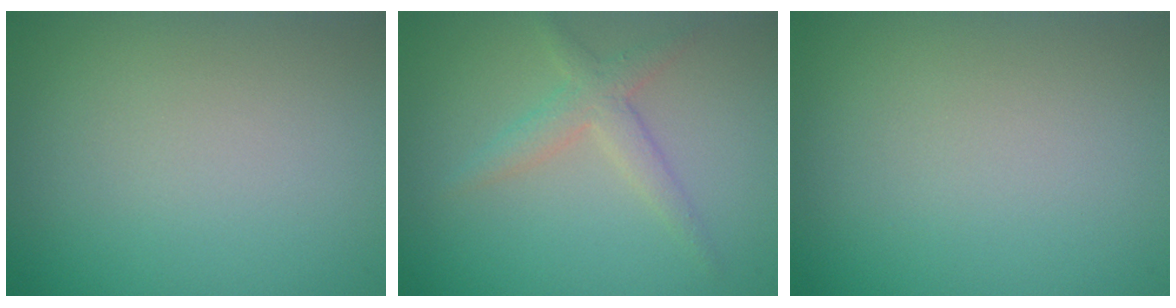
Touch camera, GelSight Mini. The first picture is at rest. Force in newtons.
{"total": 2.3, "press": 2.3, "slide": 0.1}
{"total": 0.0}